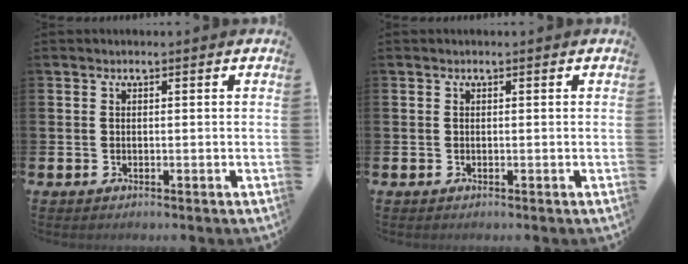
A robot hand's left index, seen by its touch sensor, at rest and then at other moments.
{"total": 0.0}